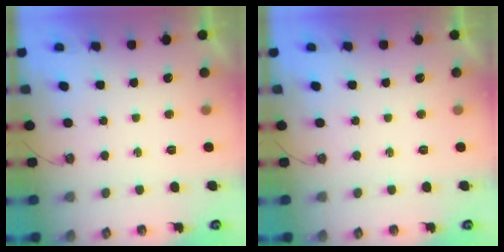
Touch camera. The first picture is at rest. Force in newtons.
{"total": 0.0}